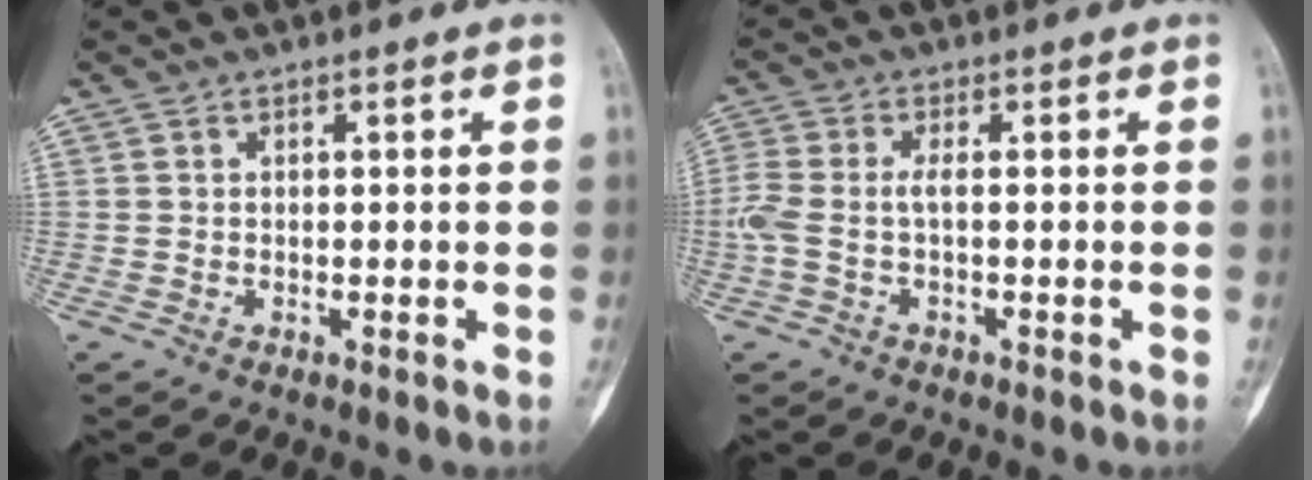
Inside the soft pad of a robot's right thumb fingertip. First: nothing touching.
{"total": 5.0, "force": [-0.6, 1.9, 4.5], "torque": [-0.133, 0.012, -0.015]}